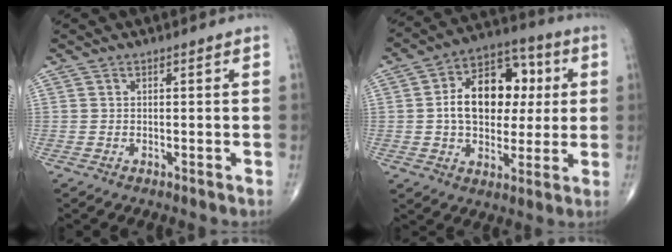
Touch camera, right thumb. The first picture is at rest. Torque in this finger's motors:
{"motor_torque": [1.48, 1.46, 1.51, 0.33, 0.39]}